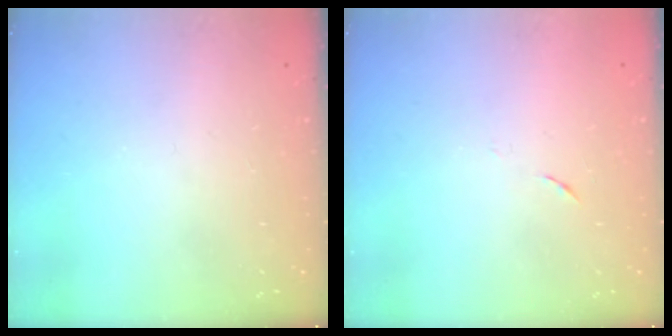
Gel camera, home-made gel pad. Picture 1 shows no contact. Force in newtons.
{"total": 3.5, "press": 3.4, "slide": 0.9}